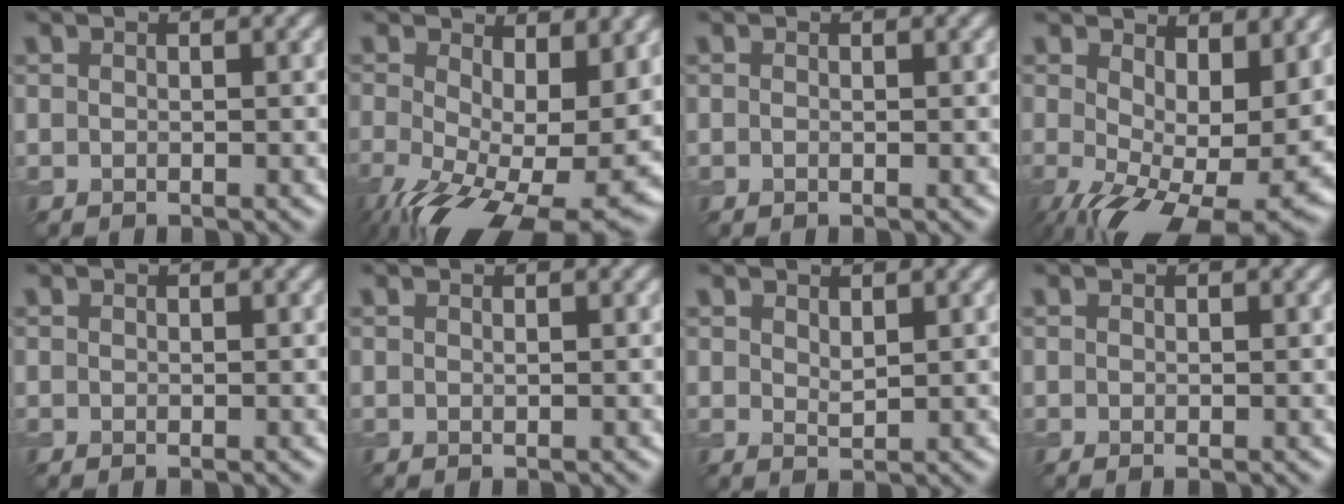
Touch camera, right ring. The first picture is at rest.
{"total": 16.1, "force": [-3.5, 8.1, 13.4], "torque": [-0.234, -0.066, -0.032]}
{"total": 0.0}
{"total": 13.7, "force": [-1.2, 6.8, 11.9], "torque": [-0.190, -0.041, 0.005]}
{"total": 0.0}
{"total": 0.0}
{"total": 1.1, "force": [0.8, 0.5, 0.7], "torque": [-0.016, -0.002, 0.019]}
{"total": 0.0}